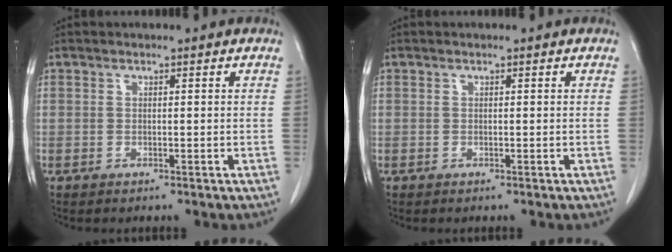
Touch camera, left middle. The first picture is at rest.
{"total": 0.0}